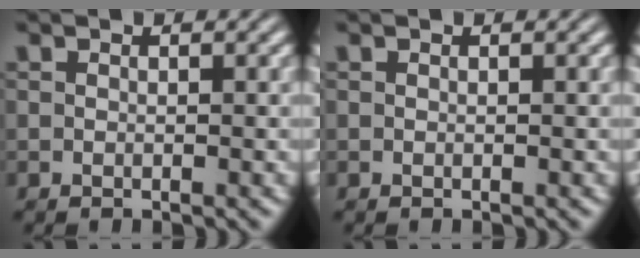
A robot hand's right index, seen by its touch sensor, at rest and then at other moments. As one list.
[{"total": 0.0}]